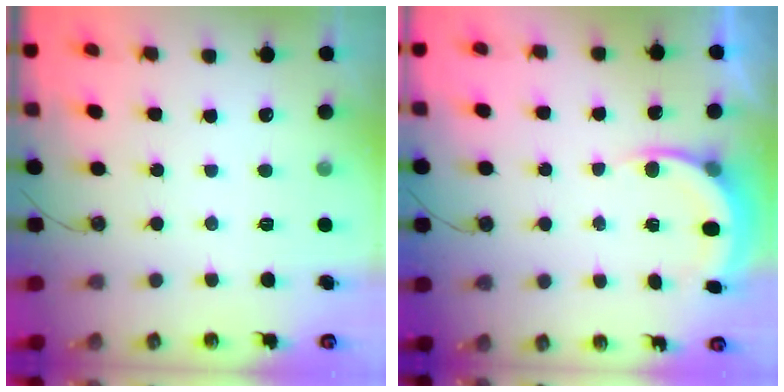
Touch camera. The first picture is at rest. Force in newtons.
{"total": 5.9, "press": 5.8, "slide": 1.4}